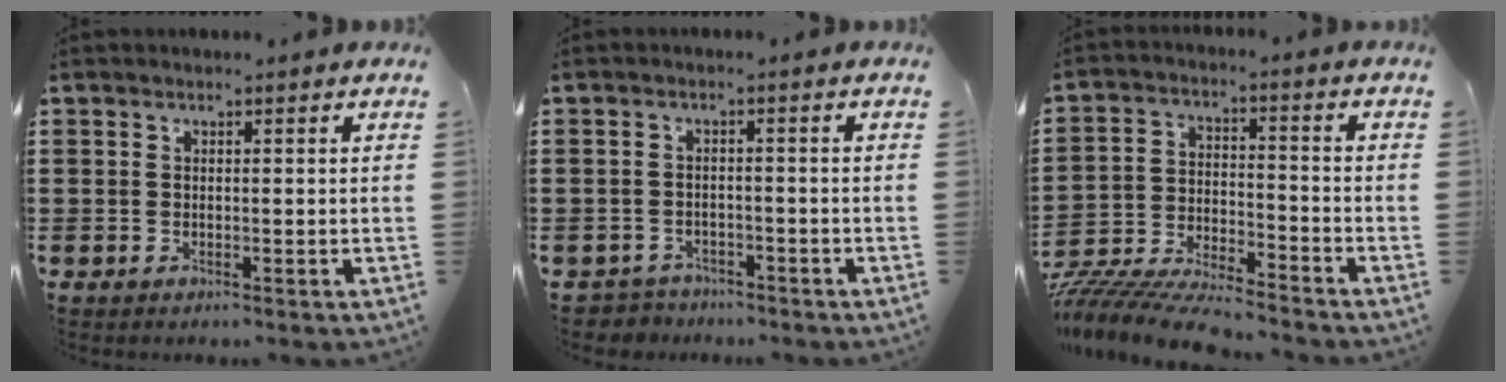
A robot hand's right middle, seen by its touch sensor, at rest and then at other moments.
{"total": 2.2, "force": [-2.1, 0.6, -0.3], "torque": [-0.004, 0.000, -0.049]}
{"total": 7.9, "force": [-7.7, 0.4, 1.5], "torque": [-0.037, 0.002, -0.155]}